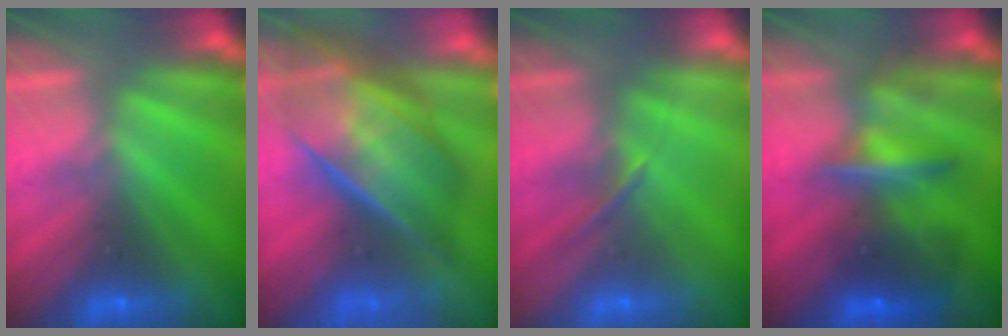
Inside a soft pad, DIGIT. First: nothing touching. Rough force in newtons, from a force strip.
{"total": 7.5}
{"total": 1.4}
{"total": 10.5}